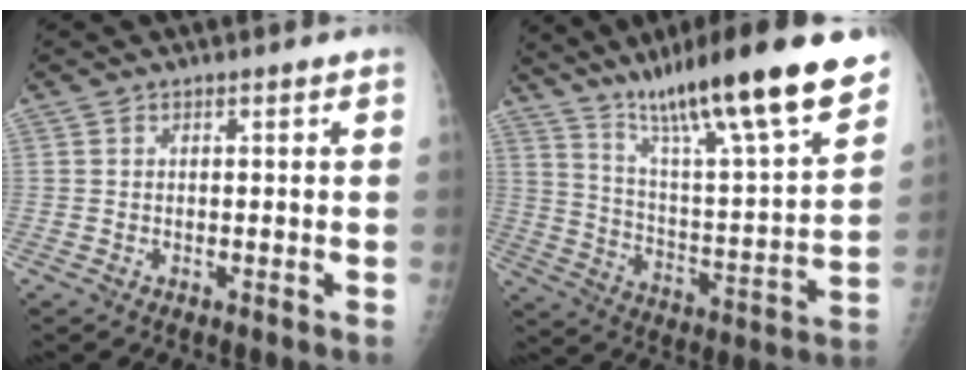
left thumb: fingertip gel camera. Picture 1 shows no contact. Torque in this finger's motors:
{"motor_torque": [1.41, 1.41, 1.47, -1.31, 0.15]}